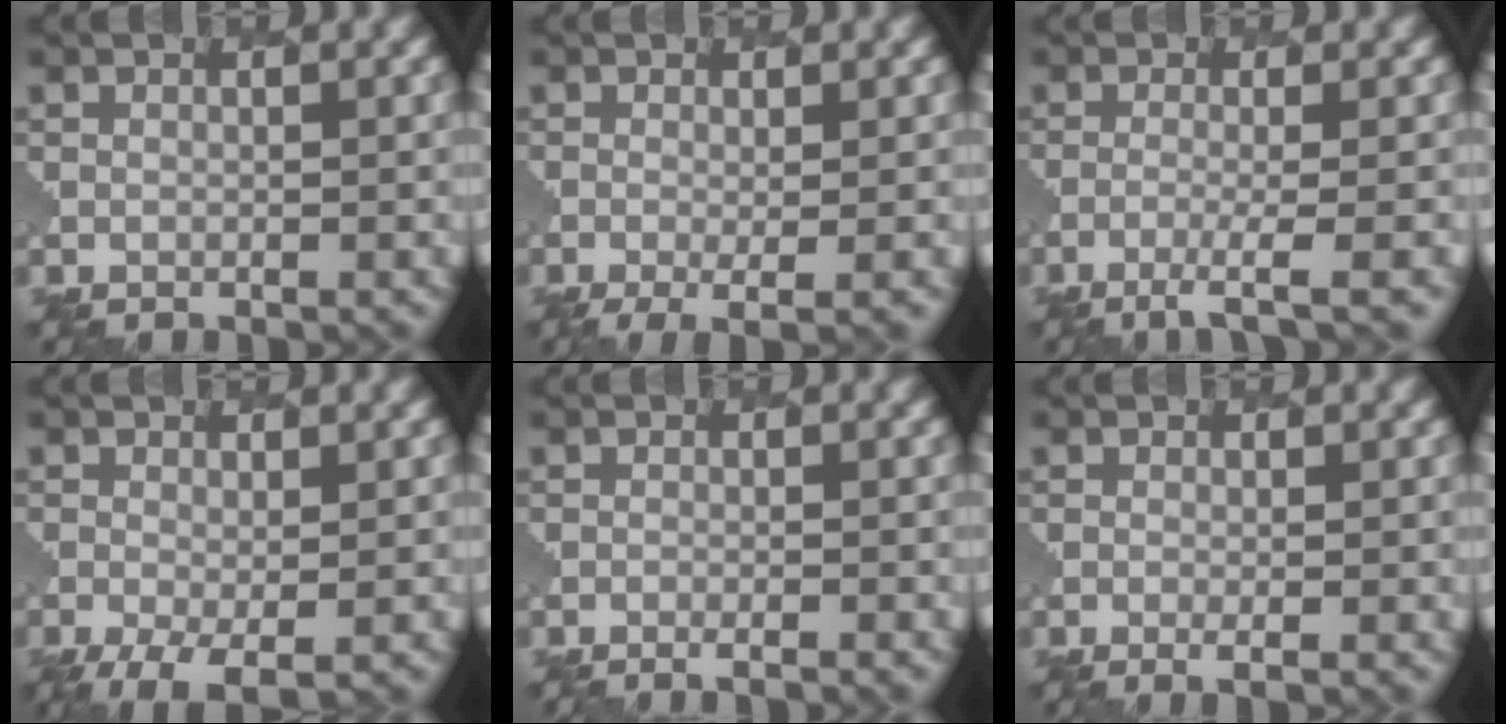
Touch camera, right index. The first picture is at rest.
{"total": 3.0, "force": [-0.9, 0.7, 2.8], "torque": [-0.047, -0.006, -0.014]}
{"total": 3.1, "force": [-1.4, 0.4, 2.7], "torque": [-0.042, 0.001, -0.041]}
{"total": 3.8, "force": [-1.5, 1.5, 3.1], "torque": [-0.061, -0.007, -0.026]}
{"total": 2.1, "force": [-1.0, 0.7, 1.7], "torque": [-0.011, 0.010, -0.013]}
{"total": 1.6, "force": [-0.1, 0.4, 1.6], "torque": [-0.021, -0.002, -0.002]}